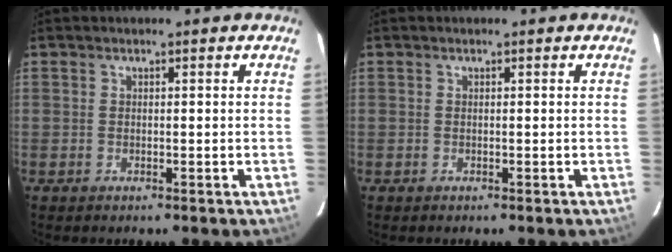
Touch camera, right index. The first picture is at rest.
{"total": 0.0}